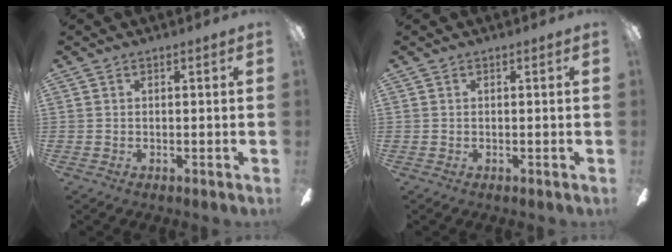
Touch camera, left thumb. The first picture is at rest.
{"total": 0.0}